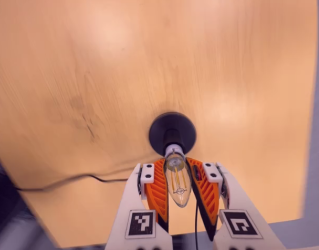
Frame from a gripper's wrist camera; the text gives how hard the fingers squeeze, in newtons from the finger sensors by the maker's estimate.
{"total": 18.7, "left": 17.7, "right": 19.7}